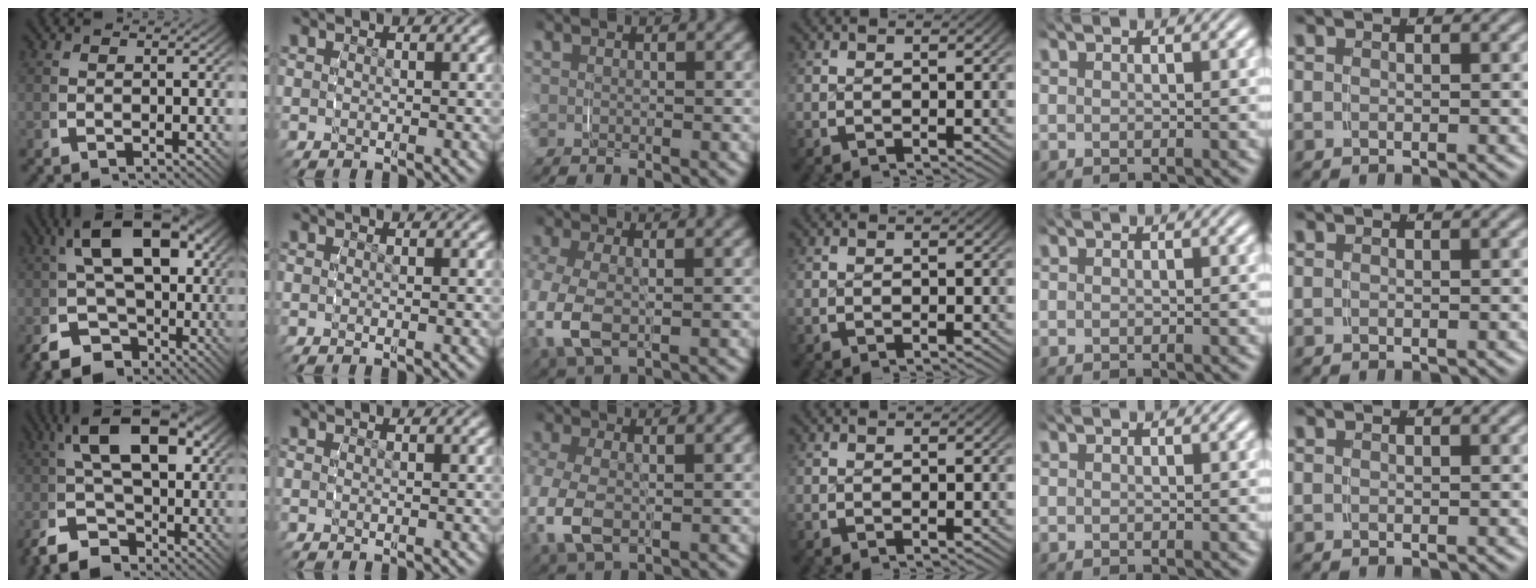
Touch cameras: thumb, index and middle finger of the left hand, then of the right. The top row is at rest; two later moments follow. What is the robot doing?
{"motion": "grasp_and_lifting", "object": "shorts"}